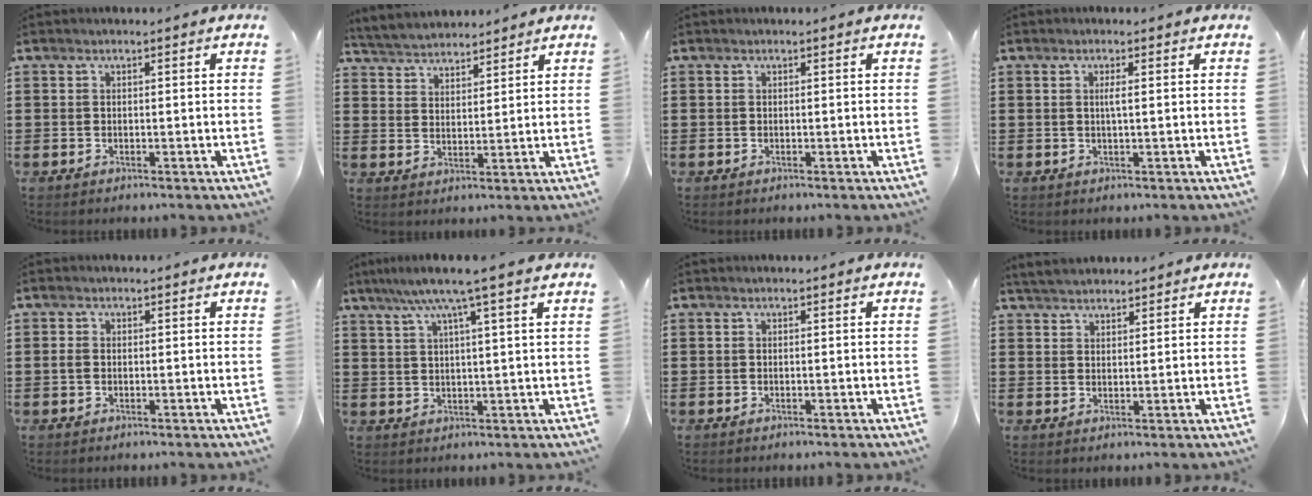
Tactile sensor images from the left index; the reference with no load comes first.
{"total": 4.1, "force": [4.0, 0.8, 0.0], "torque": [-0.018, -0.012, 0.073]}
{"total": 0.0}
{"total": 1.5, "force": [0.2, 0.1, 1.5], "torque": [-0.030, -0.001, 0.003]}
{"total": 1.4, "force": [-0.1, 0.9, 1.0], "torque": [-0.022, 0.004, -0.002]}
{"total": 6.8, "force": [4.7, -0.3, 4.9], "torque": [-0.109, -0.006, 0.077]}
{"total": 0.0}
{"total": 3.0, "force": [2.9, 0.6, 0.4], "torque": [-0.016, -0.002, 0.056]}